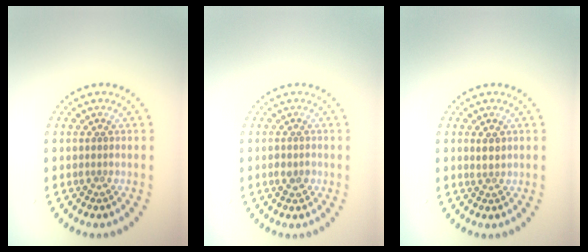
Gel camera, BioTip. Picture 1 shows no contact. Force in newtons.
{"total": 1.2, "press": 1.1, "slide": 0.3}
{"total": 1.2, "press": 1.0, "slide": 0.5}